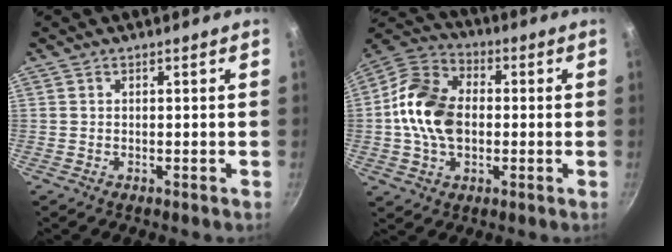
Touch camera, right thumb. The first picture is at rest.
{"total": 14.7, "force": [-0.4, 10.4, 10.5], "torque": [-0.174, 0.023, -0.024]}